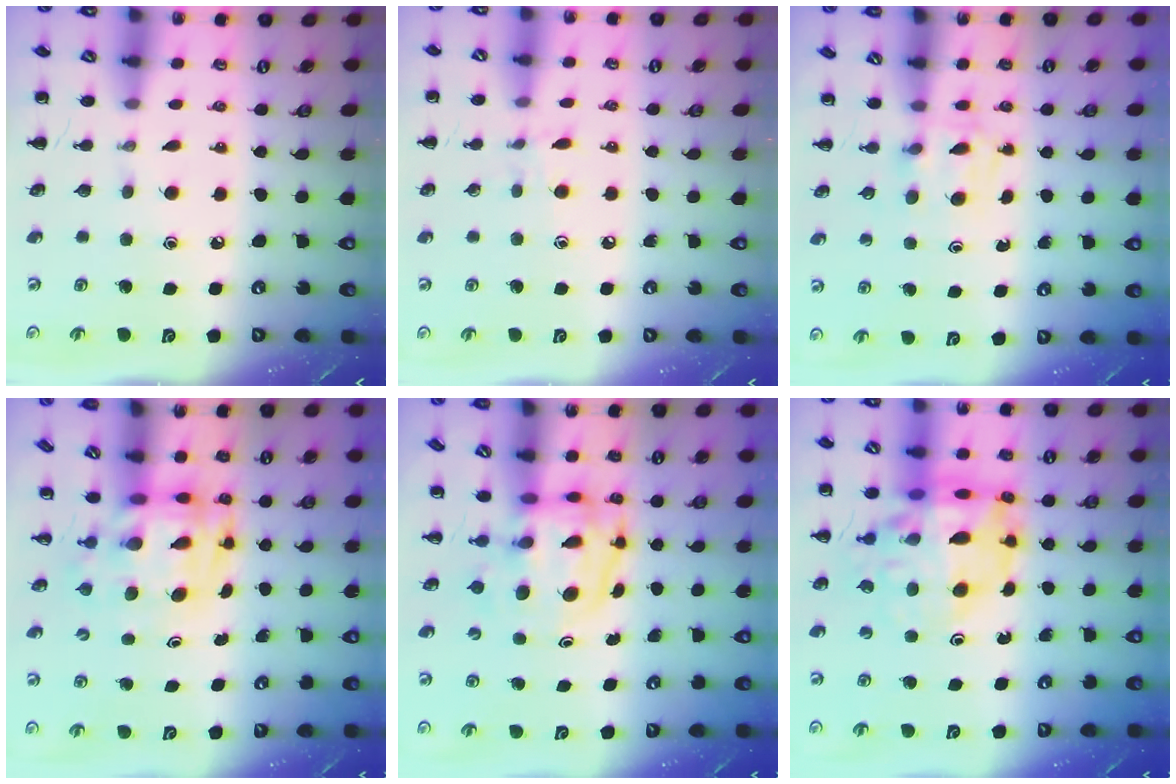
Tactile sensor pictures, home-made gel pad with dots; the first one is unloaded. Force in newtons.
{"total": 5.3, "press": 4.9, "slide": 2.1}
{"total": 3.2, "press": 2.9, "slide": 1.4}
{"total": 3.6, "press": 3.5, "slide": 0.7}
{"total": 3.9, "press": 3.8, "slide": 0.6}
{"total": 17.4, "press": 16.9, "slide": 4.2}